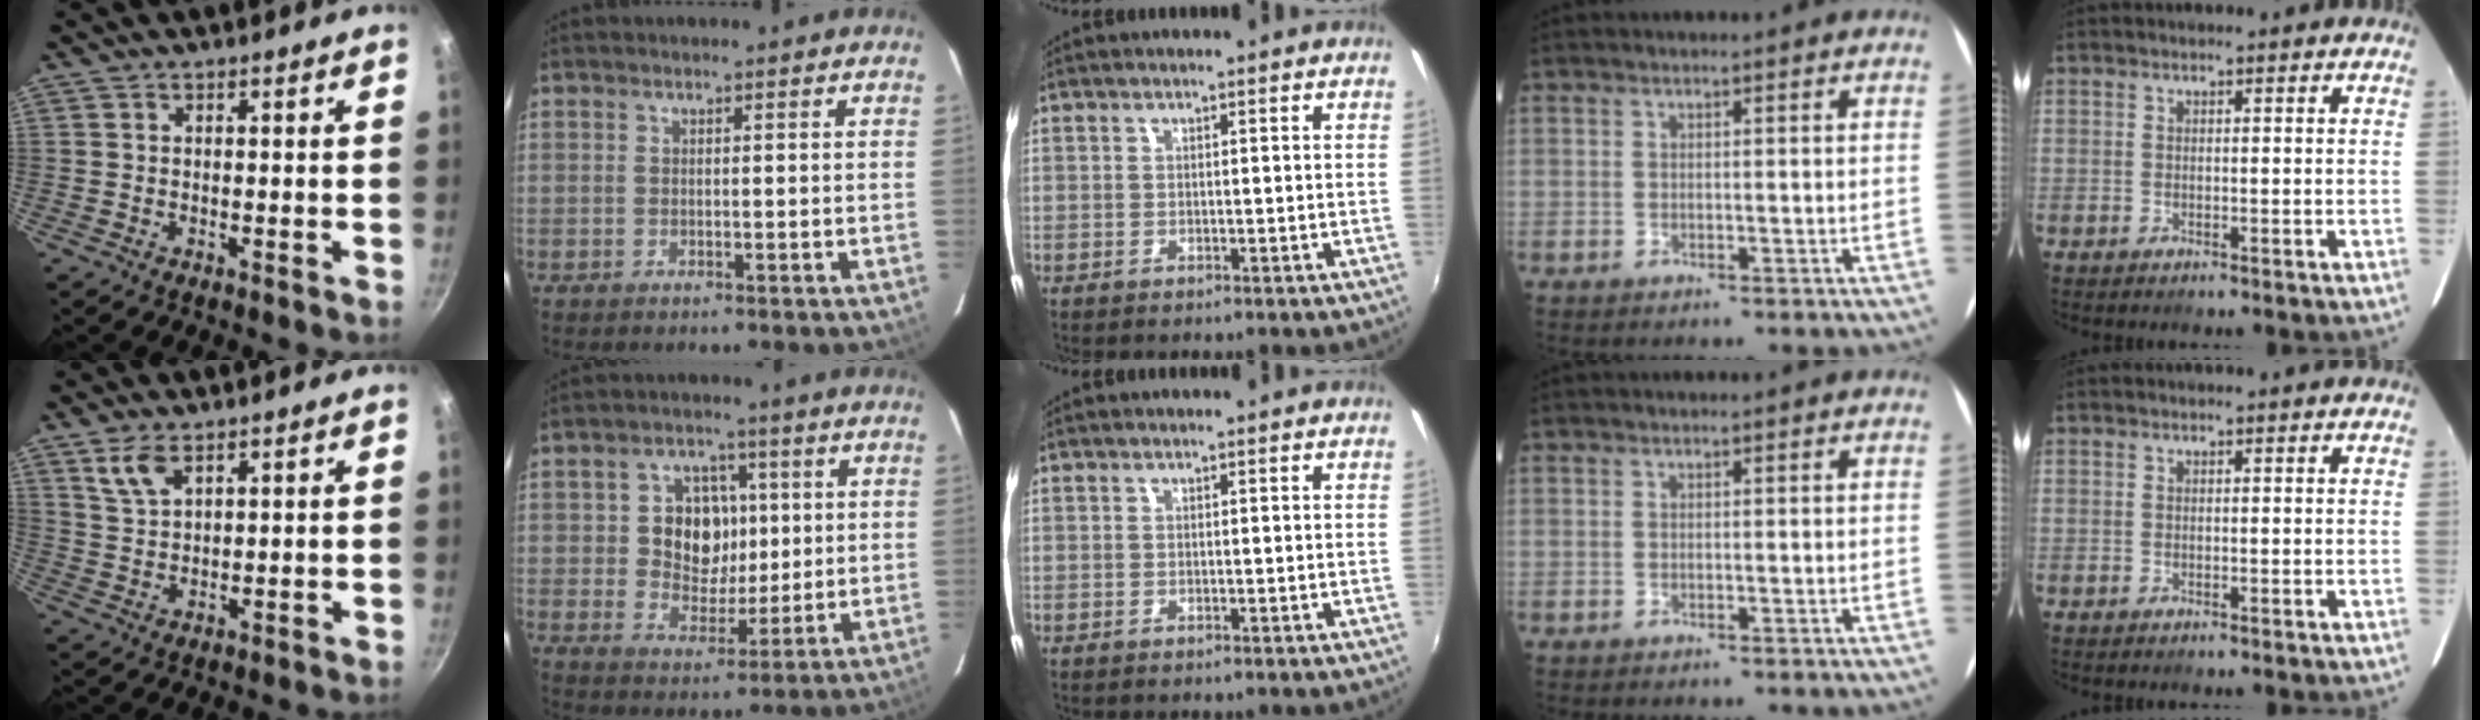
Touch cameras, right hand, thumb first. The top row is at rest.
{"thumb": {"total": 5.1, "force": [3.2, 2.3, 3.3], "torque": [-0.058, -0.014, 0.069]}, "index": {"total": 9.6, "force": [1.2, 8.2, 4.9], "torque": [-0.095, 0.009, 0.027]}}